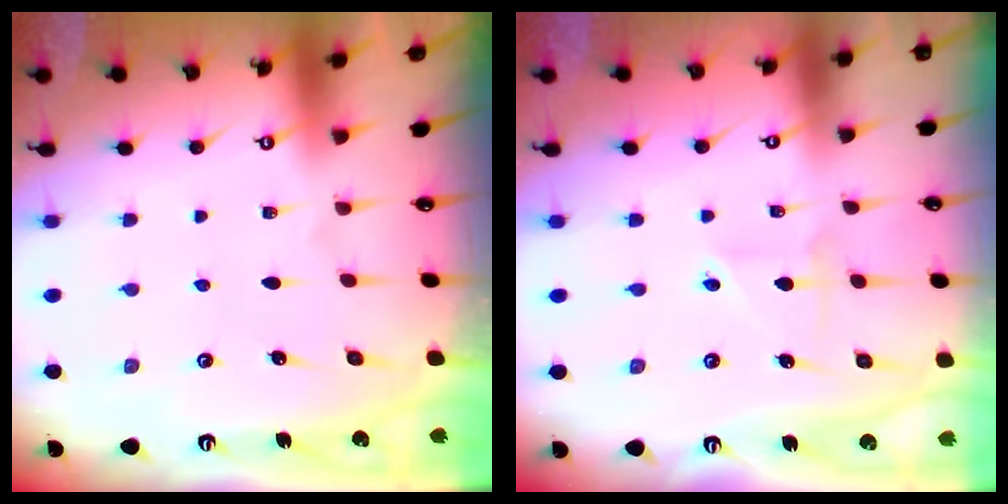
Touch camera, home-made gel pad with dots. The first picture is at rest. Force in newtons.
{"total": 2.7, "press": 2.7, "slide": 0.3}